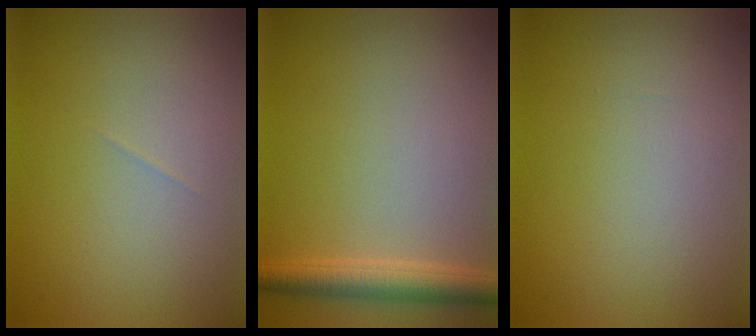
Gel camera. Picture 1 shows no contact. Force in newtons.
{"total": 3.1, "press": 3.1, "slide": 0.2}
{"total": 0.0}